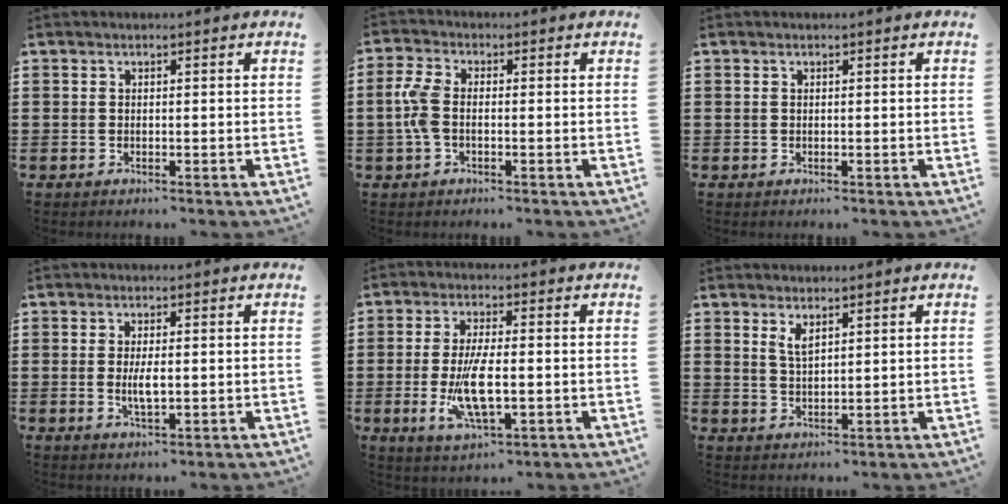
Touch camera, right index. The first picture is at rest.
{"total": 3.9, "force": [-0.7, 2.1, 3.3], "torque": [-0.089, -0.004, -0.020]}
{"total": 0.0}
{"total": 3.4, "force": [-0.1, 1.0, 3.3], "torque": [-0.072, -0.007, -0.007]}
{"total": 8.8, "force": [-1.7, 3.0, 8.1], "torque": [-0.175, -0.018, -0.031]}
{"total": 2.5, "force": [1.6, 0.9, 1.6], "torque": [-0.035, 0.003, 0.029]}